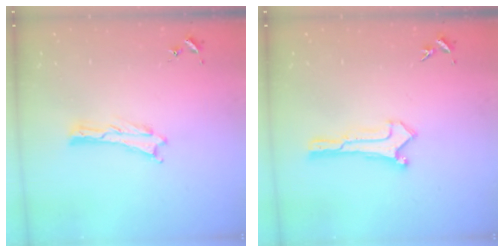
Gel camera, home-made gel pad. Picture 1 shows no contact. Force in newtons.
{"total": 0.0}